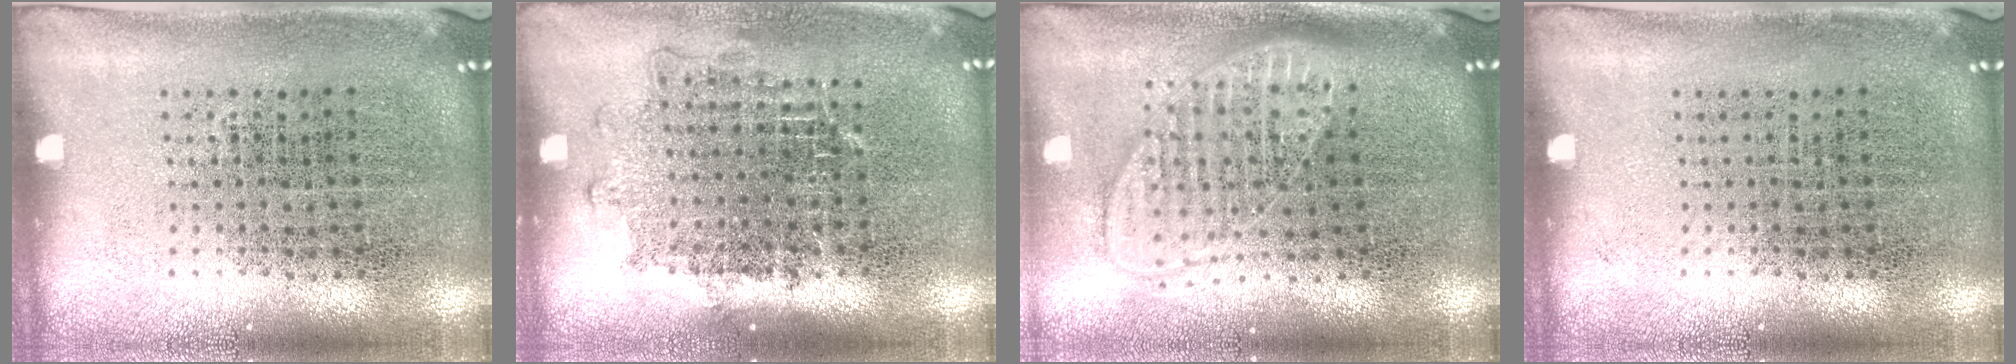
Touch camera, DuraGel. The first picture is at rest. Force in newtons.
{"total": 1.2, "press": 1.1, "slide": 0.6}
{"total": 1.9, "press": 1.6, "slide": 1.1}
{"total": 0.0}